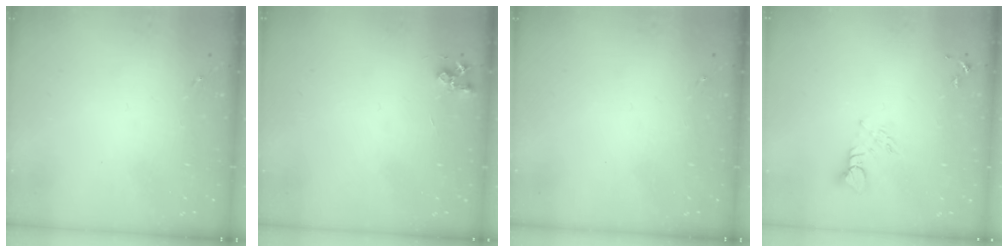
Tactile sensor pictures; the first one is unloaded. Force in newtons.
{"total": 4.6, "press": 4.5, "slide": 0.7}
{"total": 0.0}
{"total": 4.6, "press": 4.6, "slide": 0.2}